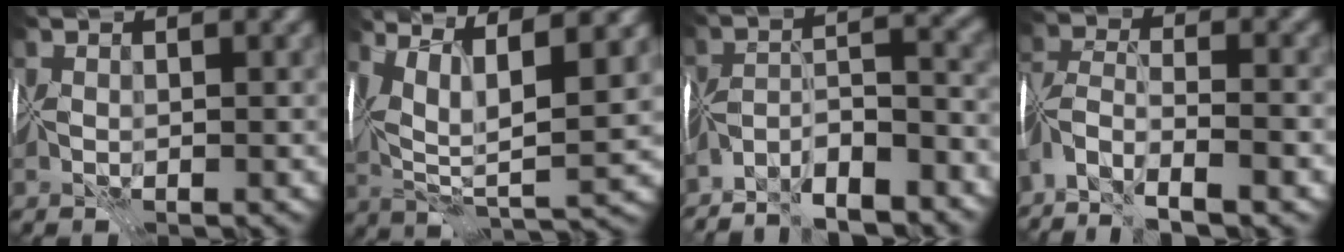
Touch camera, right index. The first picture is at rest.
{"total": 9.5, "force": [4.3, 2.9, 8.0], "torque": [-0.152, 0.003, 0.078]}
{"total": 6.6, "force": [-5.8, 1.0, 2.9], "torque": [-0.037, 0.003, -0.107]}
{"total": 8.1, "force": [-5.8, 2.4, 5.1], "torque": [-0.092, -0.003, -0.117]}